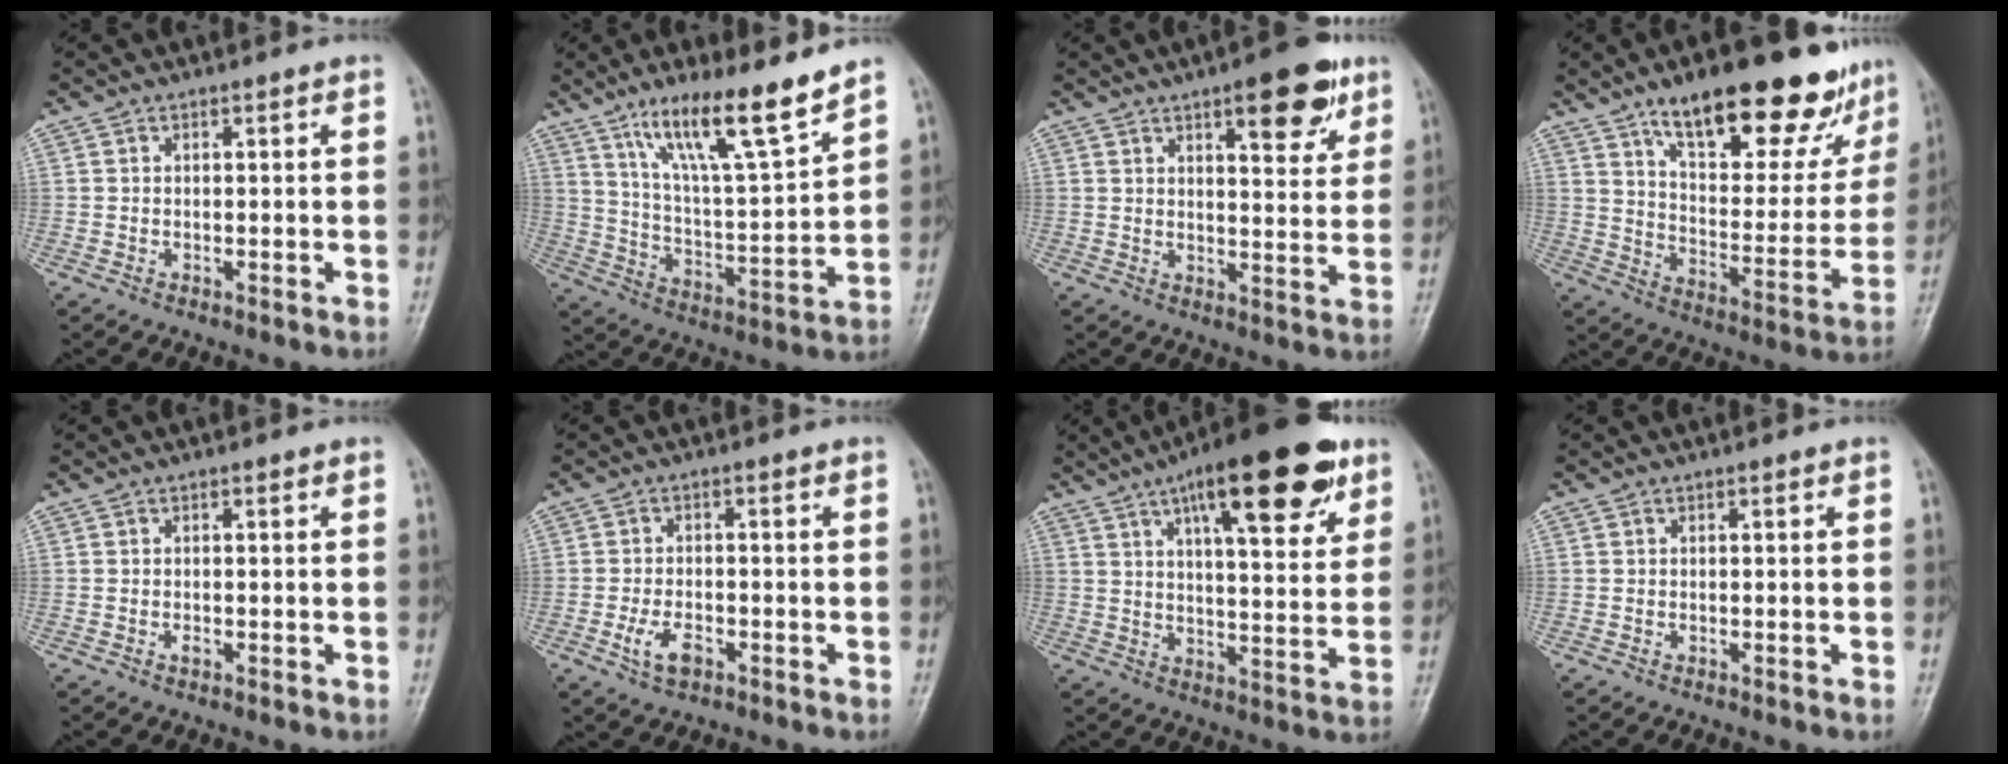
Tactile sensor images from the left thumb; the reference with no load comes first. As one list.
[{"total": 15.3, "force": [10.8, 2.1, 10.5], "torque": [-0.172, -0.064, 0.199]}, {"total": 11.0, "force": [6.3, 3.9, 8.2], "torque": [-0.083, -0.029, 0.083]}, {"total": 25.4, "force": [17.0, 9.4, 16.4], "torque": [-0.184, -0.060, 0.256]}, {"total": 0.7, "force": [-0.2, 0.4, 0.5], "torque": [-0.008, -0.001, -0.004]}, {"total": 4.4, "force": [-1.9, 2.4, 3.2], "torque": [-0.062, 0.007, -0.034]}, {"total": 18.8, "force": [10.1, 6.4, 14.6], "torque": [-0.186, -0.021, 0.144]}, {"total": 0.0}]